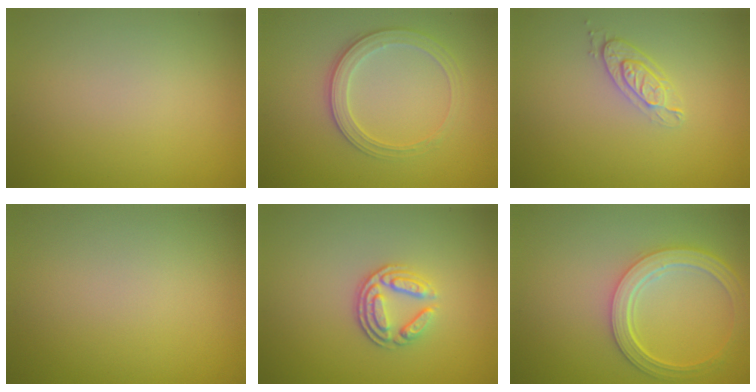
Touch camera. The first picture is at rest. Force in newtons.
{"total": 2.8, "press": 2.6, "slide": 0.9}
{"total": 2.4, "press": 1.9, "slide": 1.4}
{"total": 0.0}
{"total": 3.6, "press": 2.7, "slide": 2.4}
{"total": 5.1, "press": 4.0, "slide": 3.1}